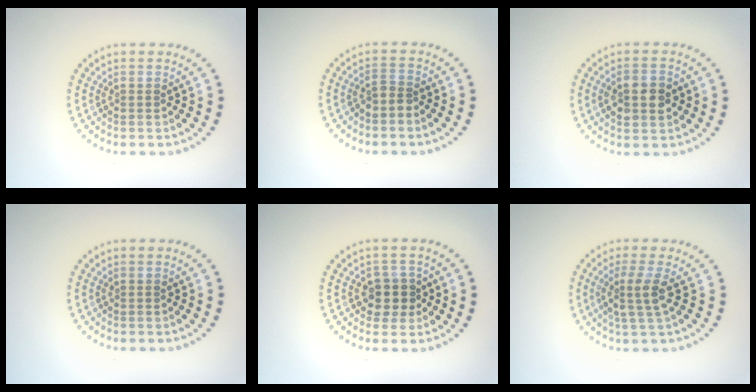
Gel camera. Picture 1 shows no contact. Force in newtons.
{"total": 1.5, "press": 1.1, "slide": 0.9}
{"total": 3.8, "press": 3.8, "slide": 0.2}
{"total": 0.0}
{"total": 2.6, "press": 2.3, "slide": 1.1}
{"total": 2.7, "press": 2.2, "slide": 1.5}